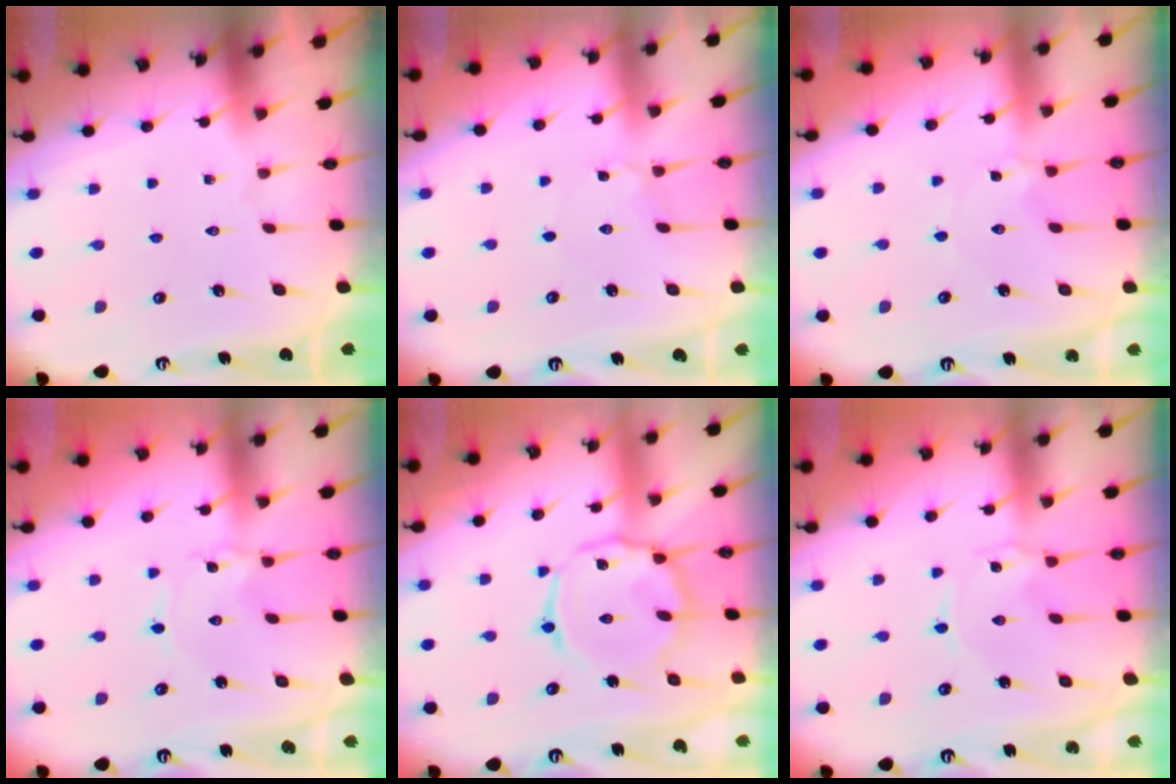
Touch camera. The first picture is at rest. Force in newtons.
{"total": 3.1, "press": 3.1, "slide": 0.4}
{"total": 2.5, "press": 2.5, "slide": 0.3}
{"total": 0.7, "press": 0.7, "slide": 0.1}
{"total": 12.6, "press": 12.6, "slide": 1.0}
{"total": 1.5, "press": 1.5, "slide": 0.1}